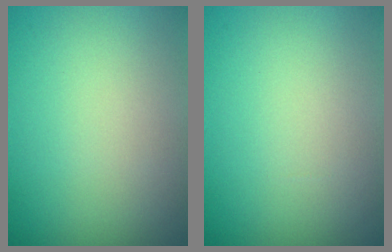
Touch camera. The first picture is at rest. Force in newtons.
{"total": 0.0}